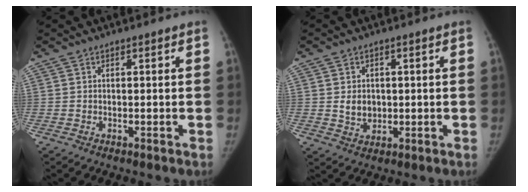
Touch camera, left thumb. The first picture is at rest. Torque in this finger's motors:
{"motor_torque": [0.82, 0.90, 0.35, -0.54, 0.16]}